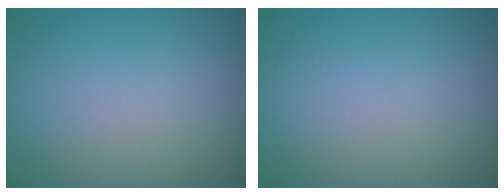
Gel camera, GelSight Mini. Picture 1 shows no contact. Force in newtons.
{"total": 0.0}